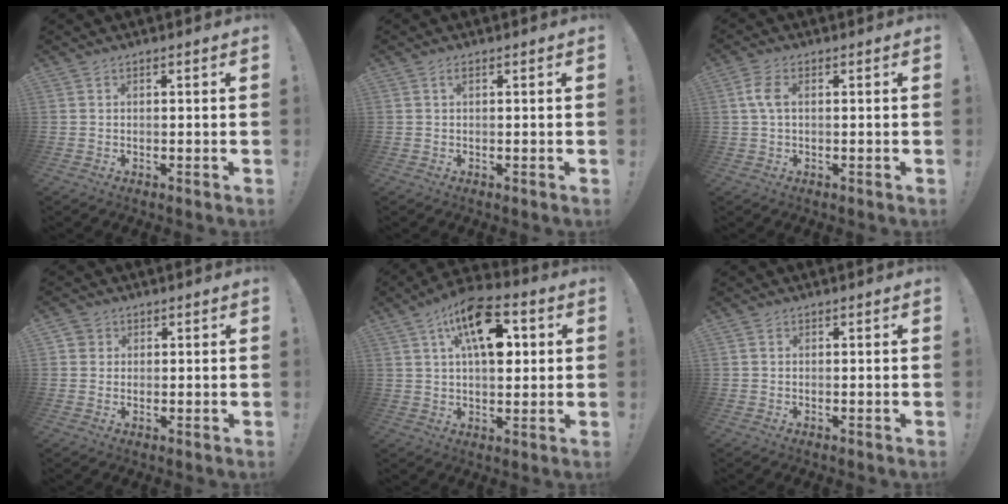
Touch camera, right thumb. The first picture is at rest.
{"total": 0.7, "force": [0.2, 0.1, 0.7], "torque": [-0.008, 0.001, 0.001]}
{"total": 4.9, "force": [0.7, 2.7, 4.0], "torque": [-0.079, 0.008, 0.012]}
{"total": 3.7, "force": [1.0, 3.6, 0.5], "torque": [-0.011, 0.003, 0.019]}
{"total": 16.1, "force": [6.0, 7.8, 12.8], "torque": [-0.204, -0.005, 0.102]}
{"total": 0.6, "force": [0.1, 0.5, 0.1], "torque": [-0.003, 0.002, 0.002]}